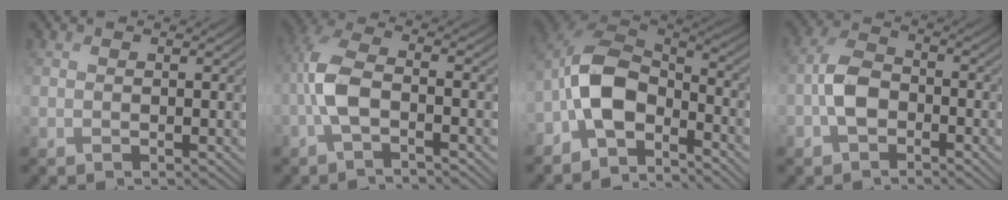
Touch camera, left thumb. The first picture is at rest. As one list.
[{"total": 5.9, "force": [-1.7, 2.2, 5.2], "torque": [-0.117, 0.014, -0.048]}, {"total": 10.3, "force": [-4.6, 5.8, 7.1], "torque": [-0.144, 0.005, -0.111]}, {"total": 4.5, "force": [-1.6, 2.9, 3.1], "torque": [-0.059, 0.011, -0.044]}]